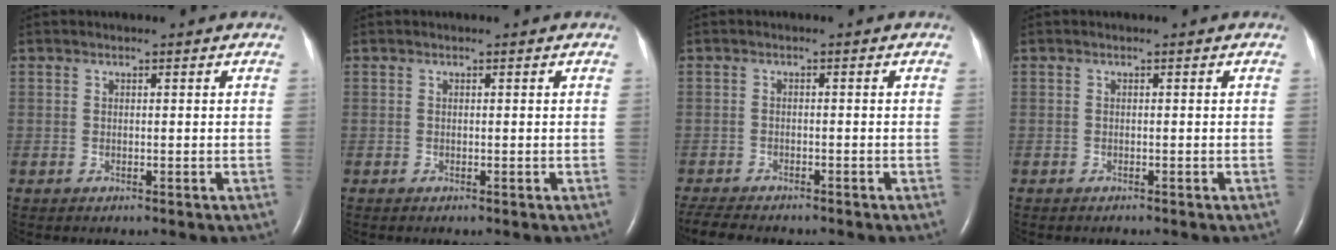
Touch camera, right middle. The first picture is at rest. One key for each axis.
{"total": 0.0}
{"total": 6.8, "fx": -6.0, "fy": 1.5, "fz": 2.9, "tx": -0.050, "ty": -0.012, "tz": -0.092}
{"total": 0.0}